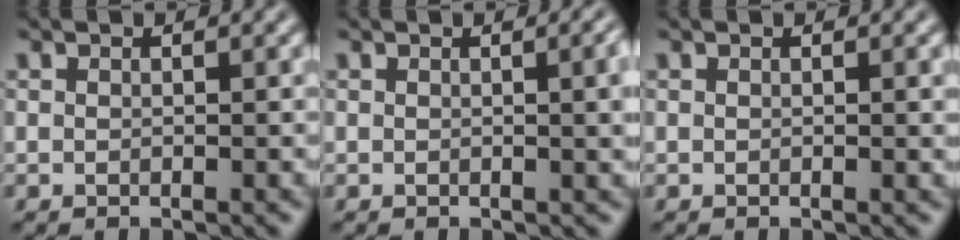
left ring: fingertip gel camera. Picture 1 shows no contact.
{"total": 2.9, "force": [0.2, 1.0, 2.8], "torque": [-0.026, 0.006, 0.000]}
{"total": 0.6, "force": [0.0, 0.1, 0.6], "torque": [-0.007, 0.000, 0.000]}